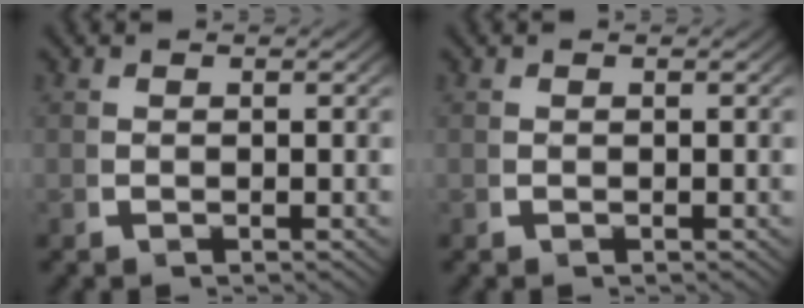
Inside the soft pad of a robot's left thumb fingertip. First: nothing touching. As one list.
[{"total": 0.0}]